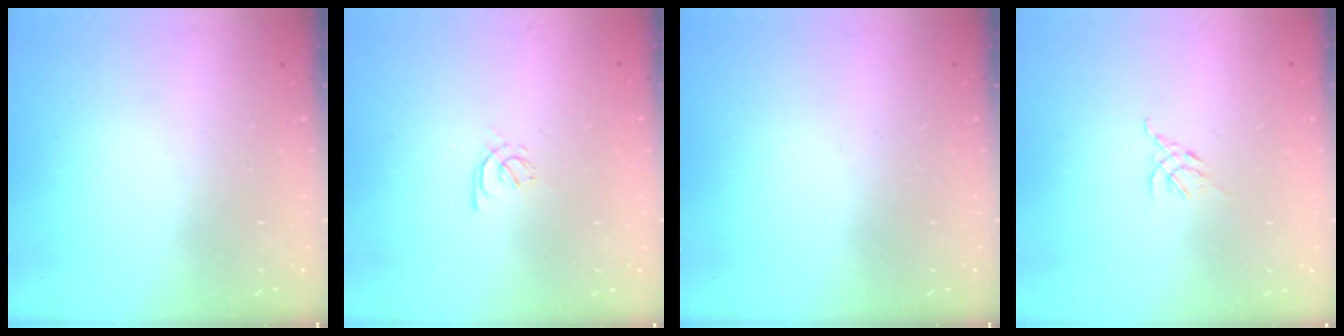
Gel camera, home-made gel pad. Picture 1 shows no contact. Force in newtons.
{"total": 2.4, "press": 2.3, "slide": 0.6}
{"total": 0.0}
{"total": 2.7, "press": 2.6, "slide": 0.7}